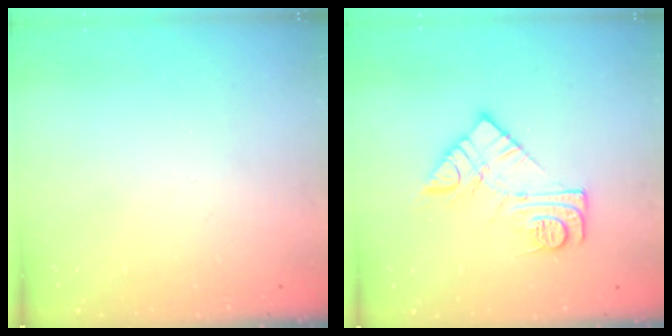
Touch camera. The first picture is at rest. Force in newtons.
{"total": 11.6, "press": 11.6, "slide": 0.6}